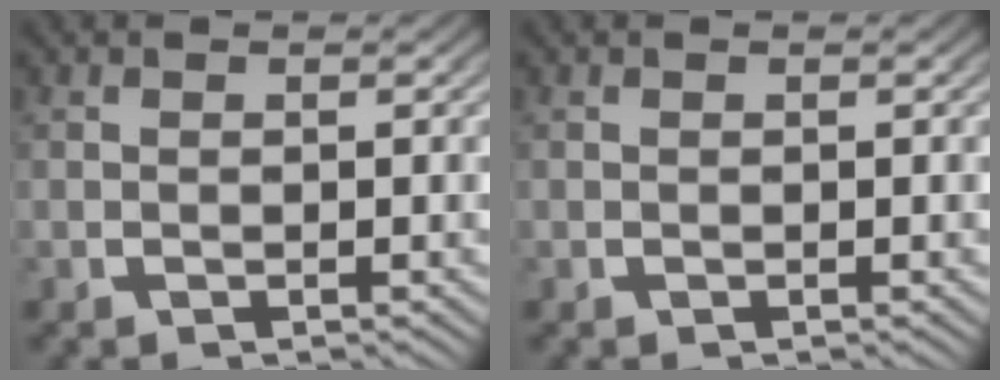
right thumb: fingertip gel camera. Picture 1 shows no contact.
{"total": 0.0}